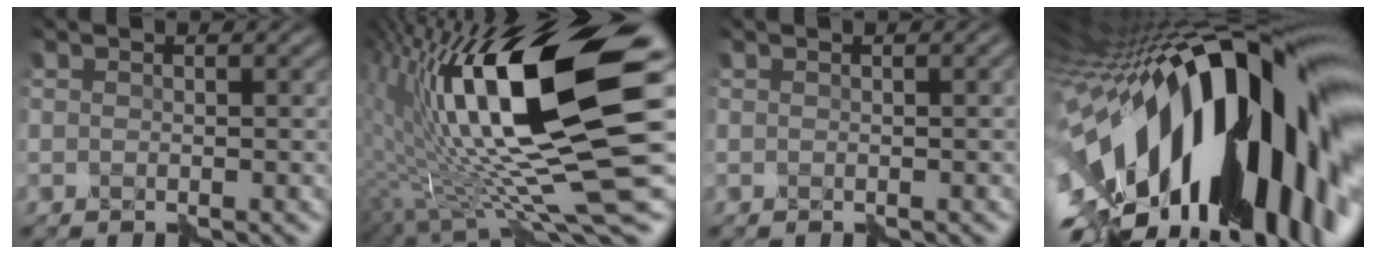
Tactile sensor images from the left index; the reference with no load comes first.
{"total": 16.4, "force": [2.2, 3.7, 15.8], "torque": [-0.267, -0.004, 0.040]}
{"total": 0.5, "force": [-0.1, 0.2, 0.5], "torque": [-0.010, -0.003, -0.004]}
{"total": 21.6, "force": [-3.6, 10.2, 18.7], "torque": [-0.306, -0.016, -0.078]}